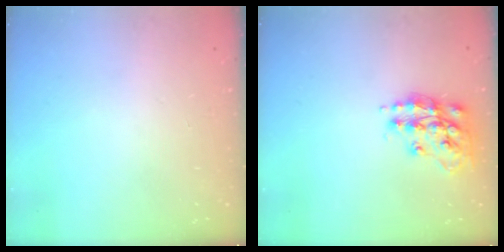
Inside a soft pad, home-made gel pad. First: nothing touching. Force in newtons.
{"total": 14.5, "press": 14.5, "slide": 1.0}